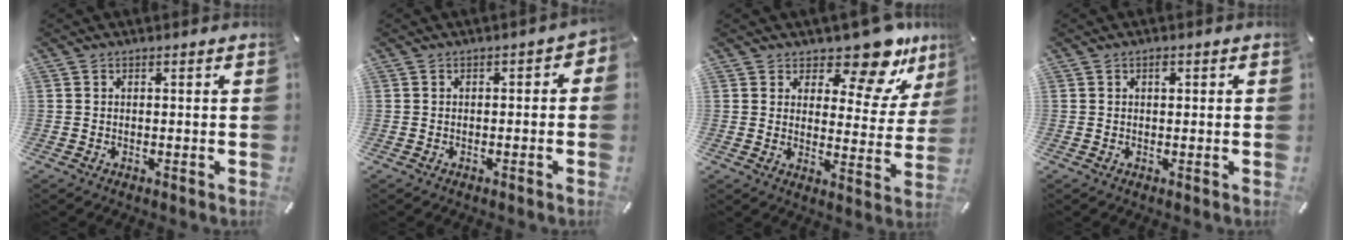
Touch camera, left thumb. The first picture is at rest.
{"total": 1.9, "force": [-1.1, 1.1, 1.2], "torque": [-0.021, 0.006, -0.021]}
{"total": 13.7, "force": [10.6, 5.1, 6.9], "torque": [-0.094, -0.088, 0.178]}
{"total": 1.2, "force": [0.3, 0.7, 0.9], "torque": [-0.010, 0.001, 0.003]}